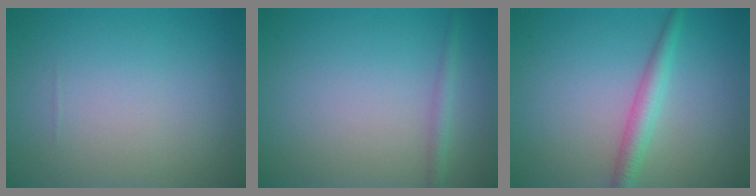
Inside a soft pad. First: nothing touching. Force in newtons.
{"total": 1.2, "press": 1.2, "slide": 0.1}
{"total": 2.5, "press": 2.5, "slide": 0.1}